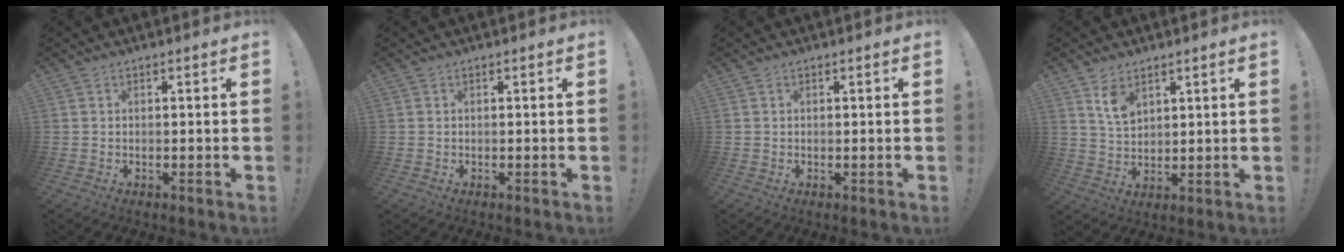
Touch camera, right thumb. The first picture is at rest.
{"total": 0.0}
{"total": 0.0}
{"total": 7.1, "force": [4.6, 4.2, 3.4], "torque": [-0.051, -0.025, 0.085]}